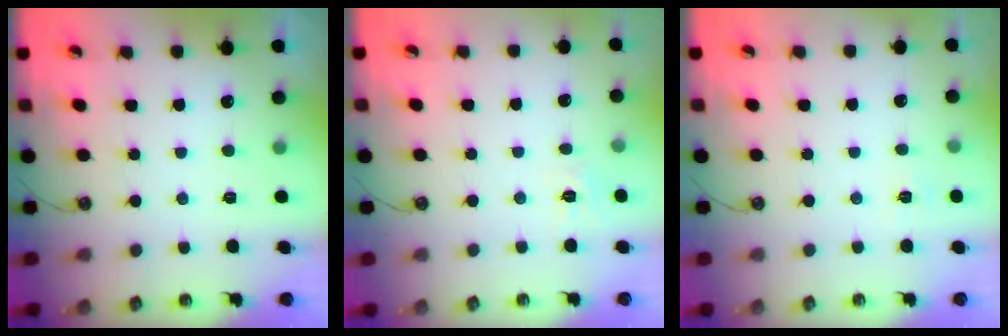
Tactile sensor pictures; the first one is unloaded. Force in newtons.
{"total": 5.3, "press": 5.2, "slide": 0.6}
{"total": 2.3, "press": 2.3, "slide": 0.3}